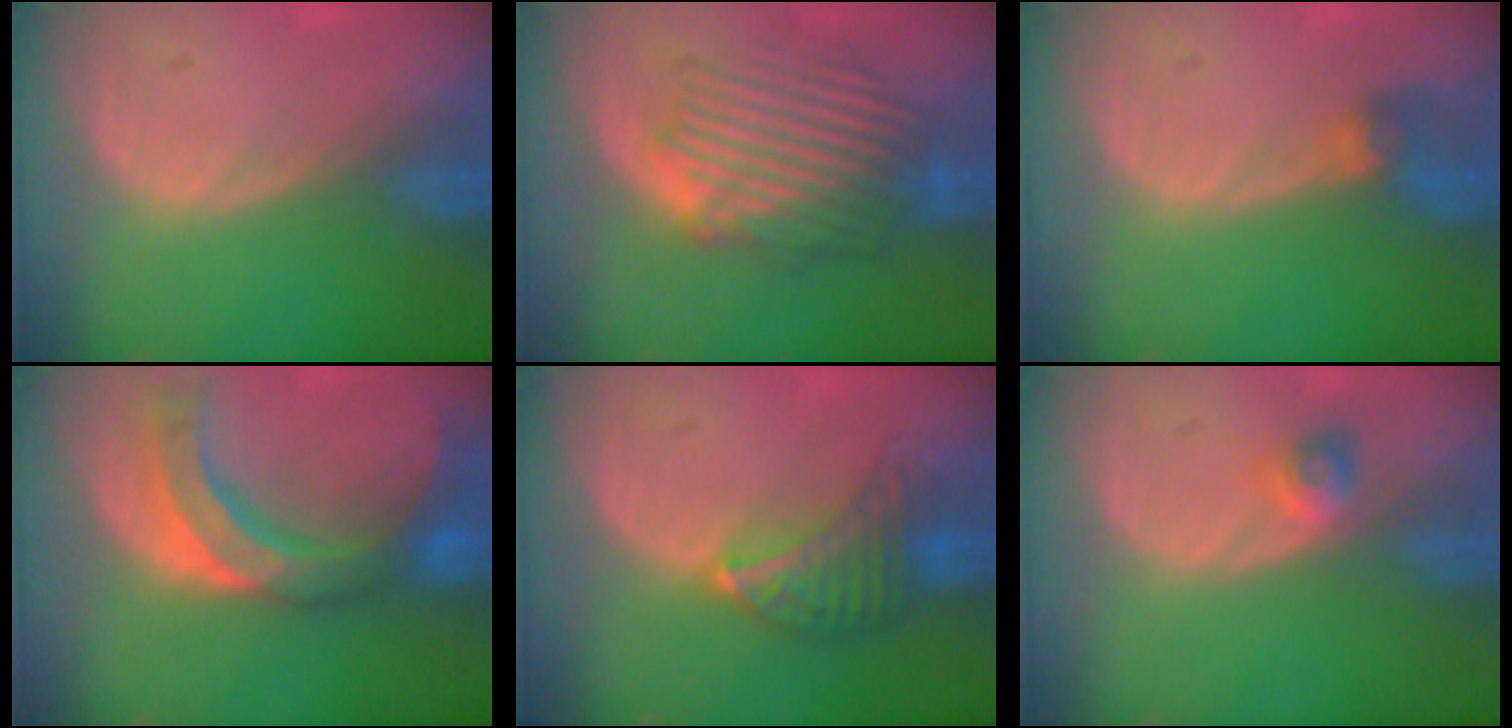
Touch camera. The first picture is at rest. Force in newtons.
{"total": 8.6, "press": 8.3, "slide": 2.0}
{"total": 2.8, "press": 2.6, "slide": 1.0}
{"total": 10.3, "press": 9.4, "slide": 4.3}
{"total": 6.7, "press": 6.0, "slide": 2.8}
{"total": 2.5, "press": 2.2, "slide": 1.3}